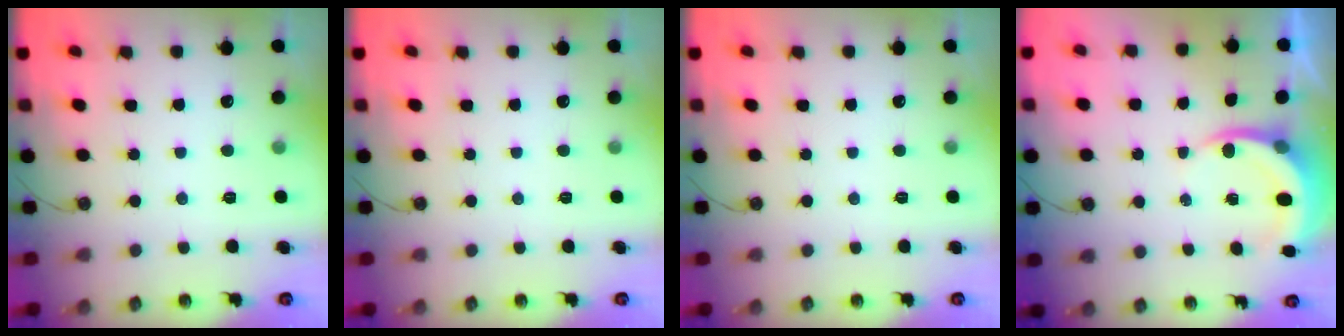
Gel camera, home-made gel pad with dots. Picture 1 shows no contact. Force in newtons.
{"total": 0.0}
{"total": 0.0}
{"total": 5.0, "press": 4.9, "slide": 0.7}